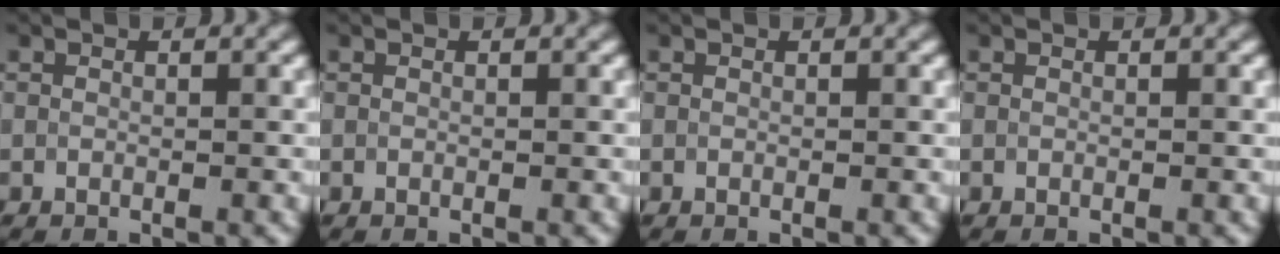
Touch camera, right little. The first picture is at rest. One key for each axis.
{"total": 0.0}
{"total": 0.0}
{"total": 0.0}